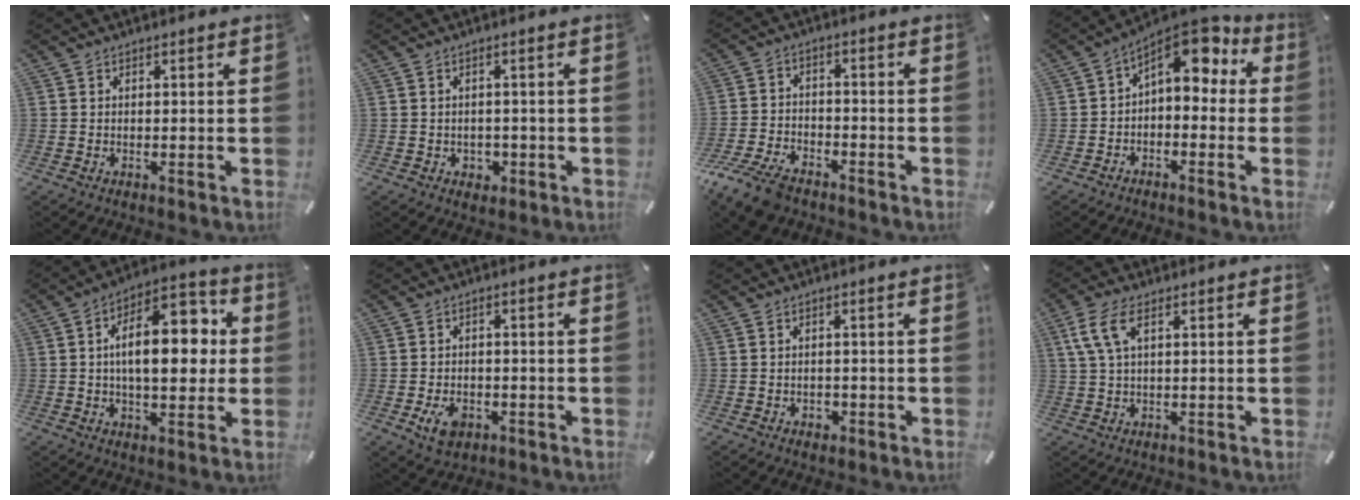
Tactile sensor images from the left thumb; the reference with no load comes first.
{"total": 2.3, "force": [-0.4, 2.2, 0.4], "torque": [-0.003, 0.001, -0.012]}
{"total": 9.1, "force": [-7.0, 4.2, 3.9], "torque": [-0.086, 0.031, -0.133]}
{"total": 7.5, "force": [3.8, 4.5, 4.6], "torque": [-0.062, -0.037, 0.065]}
{"total": 15.8, "force": [1.9, 8.4, 13.2], "torque": [-0.194, -0.004, 0.028]}
{"total": 5.3, "force": [-2.2, 3.7, 3.1], "torque": [-0.070, 0.007, -0.040]}
{"total": 1.5, "force": [-0.6, 1.3, 0.4], "torque": [-0.011, 0.004, -0.014]}
{"total": 6.5, "force": [2.3, 2.7, 5.5], "torque": [-0.125, -0.001, 0.038]}